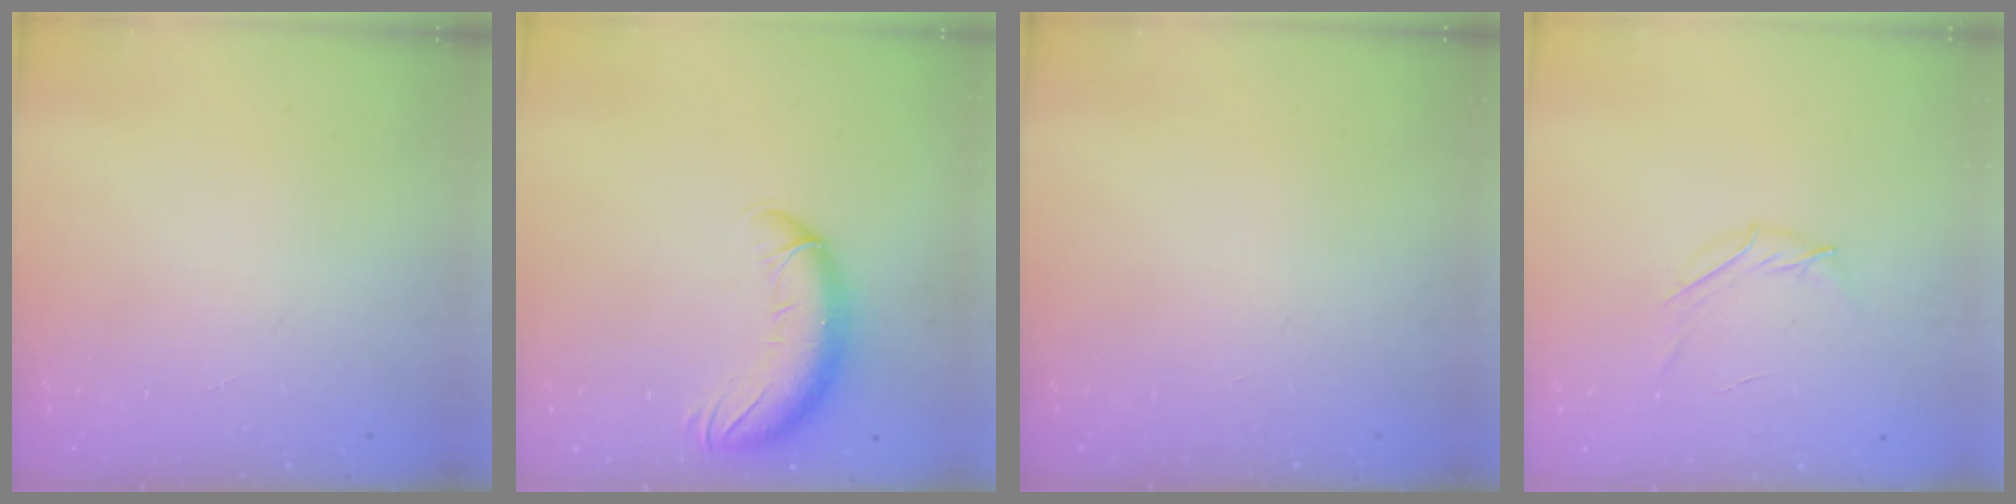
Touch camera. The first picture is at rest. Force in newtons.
{"total": 12.3, "press": 11.9, "slide": 3.1}
{"total": 0.0}
{"total": 2.8, "press": 2.7, "slide": 0.7}